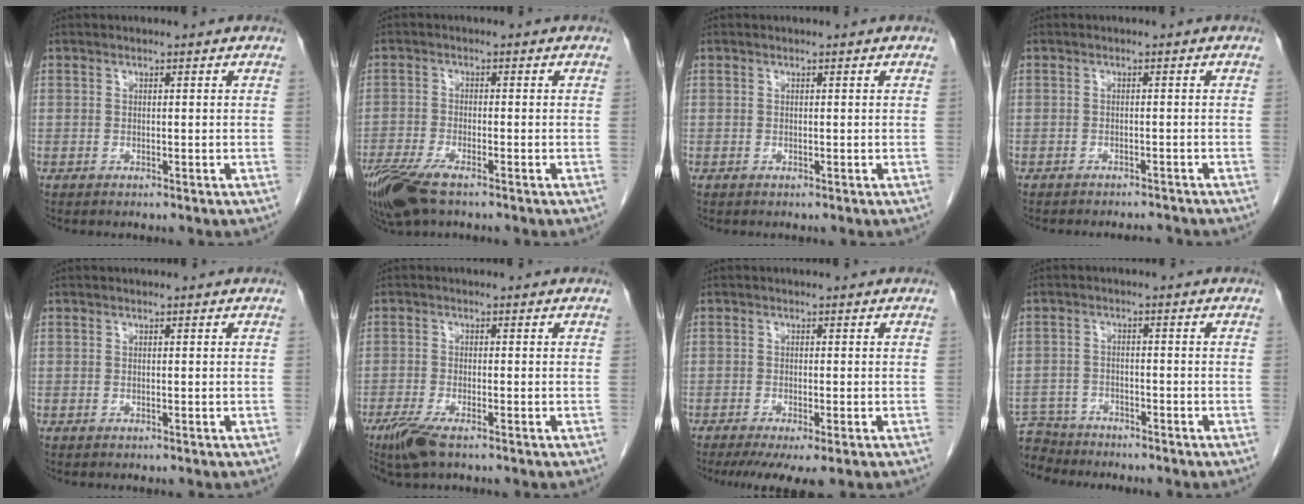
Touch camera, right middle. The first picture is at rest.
{"total": 8.3, "force": [-5.8, 2.2, 5.5], "torque": [-0.108, -0.020, -0.105]}
{"total": 0.0}
{"total": 4.4, "force": [-4.2, 0.7, 0.9], "torque": [-0.007, -0.005, -0.054]}
{"total": 0.0}
{"total": 5.0, "force": [-3.4, 0.9, 3.6], "torque": [-0.075, -0.014, -0.062]}
{"total": 5.7, "force": [-3.8, 1.1, 4.1], "torque": [-0.060, -0.016, -0.060]}
{"total": 6.8, "force": [-6.4, 2.1, 0.0], "torque": [0.000, -0.001, -0.117]}